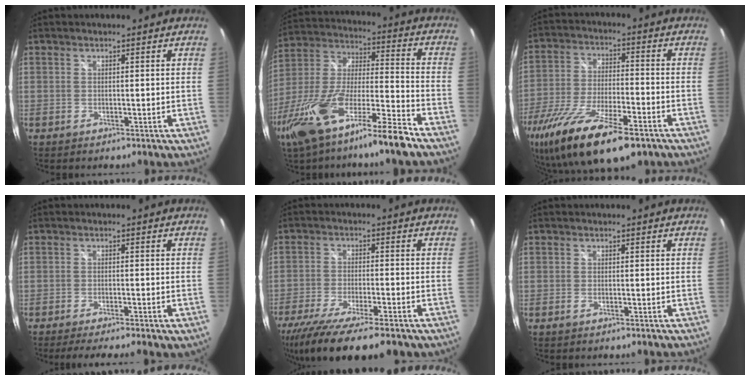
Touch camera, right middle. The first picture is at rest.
{"total": 21.3, "force": [-14.3, 2.4, 15.6], "torque": [-0.301, -0.032, -0.259]}
{"total": 22.1, "force": [-14.6, 6.4, 15.3], "torque": [-0.303, -0.066, -0.250]}
{"total": 6.4, "force": [-4.6, 0.1, 4.4], "torque": [-0.076, -0.022, -0.067]}
{"total": 16.4, "force": [-12.5, 3.3, 10.1], "torque": [-0.200, -0.053, -0.206]}
{"total": 0.7, "force": [-0.6, 0.1, 0.4], "torque": [-0.006, -0.001, -0.012]}